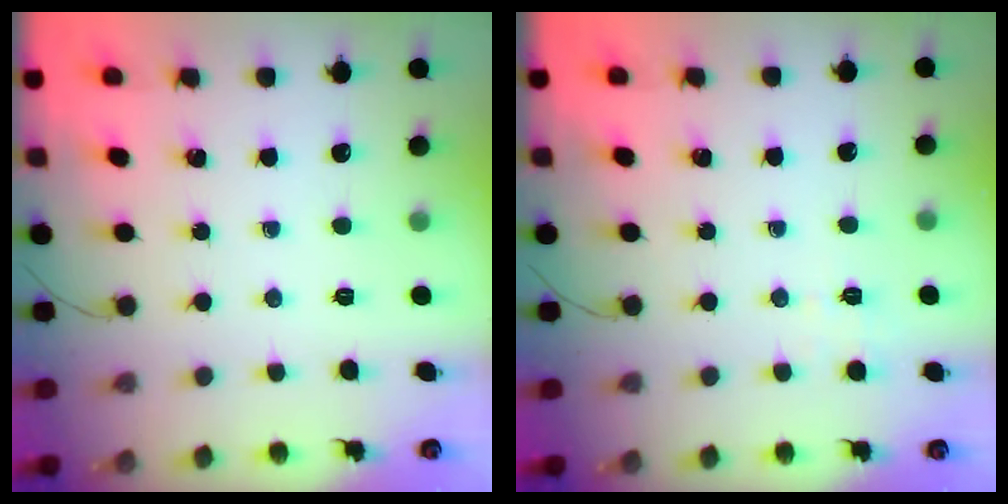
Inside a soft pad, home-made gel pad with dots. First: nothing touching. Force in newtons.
{"total": 2.2, "press": 1.7, "slide": 1.5}